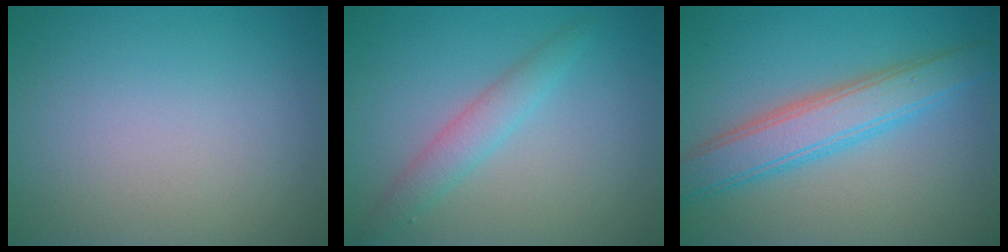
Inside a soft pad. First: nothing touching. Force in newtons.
{"total": 2.4, "press": 2.4, "slide": 0.1}
{"total": 5.1, "press": 5.1, "slide": 0.1}